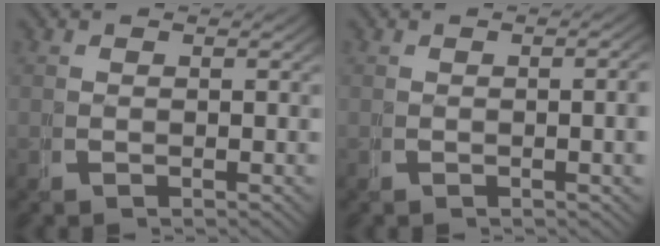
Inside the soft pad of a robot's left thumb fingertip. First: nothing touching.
{"total": 2.1, "force": [0.0, 0.4, 2.0], "torque": [-0.027, 0.002, -0.002]}